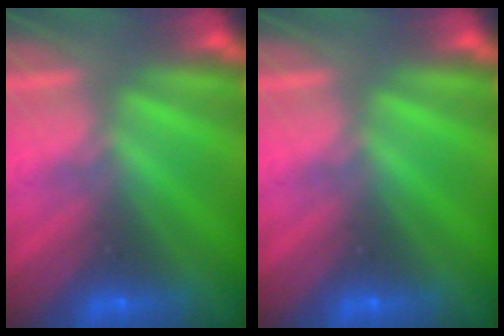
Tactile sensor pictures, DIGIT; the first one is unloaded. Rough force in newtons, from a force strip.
{"total": 0.0}